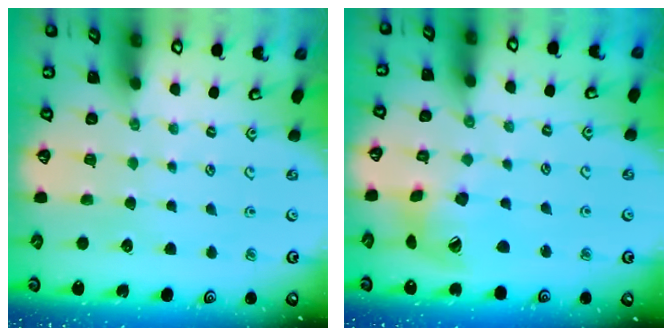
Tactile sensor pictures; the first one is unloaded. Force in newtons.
{"total": 15.3, "press": 15.1, "slide": 2.2}